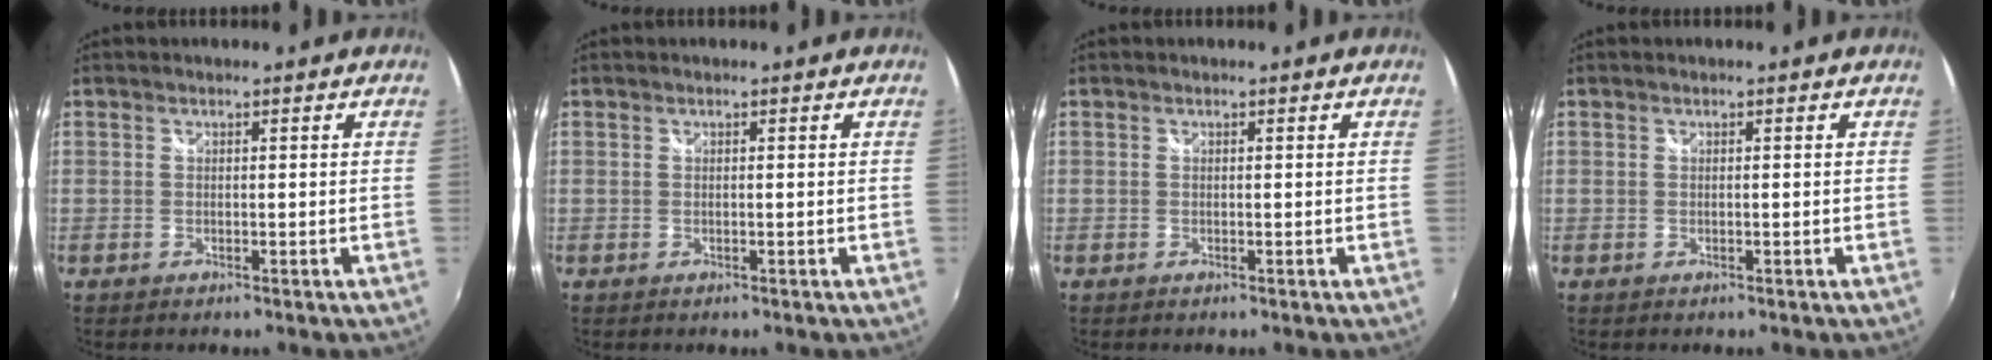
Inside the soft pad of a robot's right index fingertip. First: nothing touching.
{"total": 0.0}
{"total": 0.0}
{"total": 0.0}